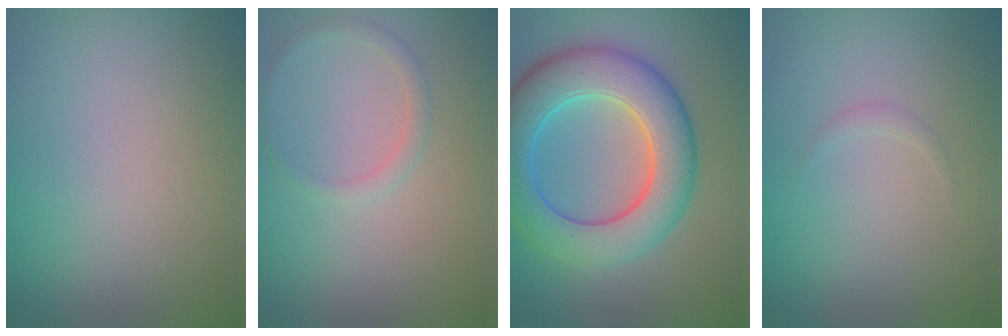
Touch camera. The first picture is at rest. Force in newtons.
{"total": 1.1, "press": 1.1, "slide": 0.1}
{"total": 9.2, "press": 9.2, "slide": 0.1}
{"total": 0.5, "press": 0.5, "slide": 0.0}